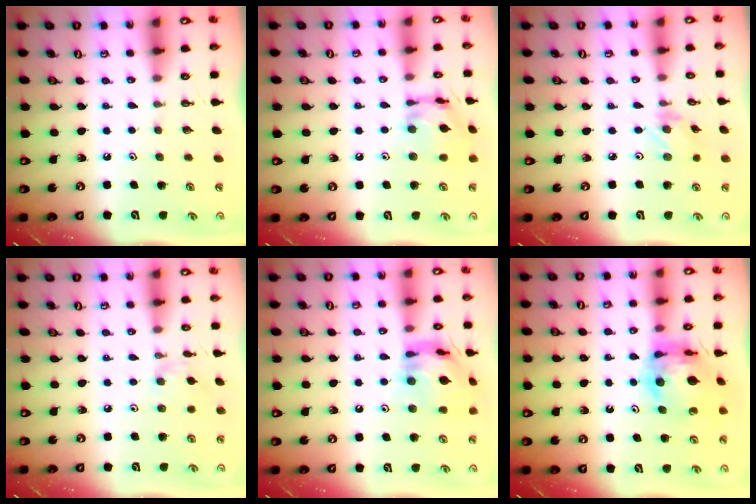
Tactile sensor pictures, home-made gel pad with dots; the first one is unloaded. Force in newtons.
{"total": 13.1, "press": 13.0, "slide": 1.0}
{"total": 0.8, "press": 0.6, "slide": 0.5}
{"total": 1.8, "press": 1.8, "slide": 0.3}
{"total": 14.8, "press": 14.8, "slide": 1.2}
{"total": 13.0, "press": 13.0, "slide": 1.5}